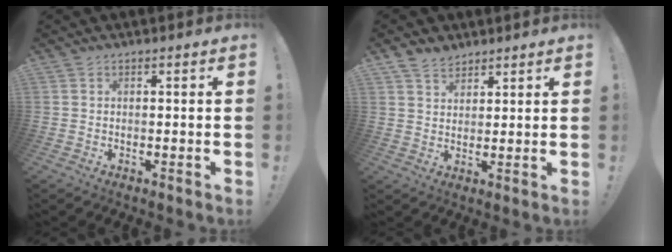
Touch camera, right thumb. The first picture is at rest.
{"total": 5.2, "force": [4.2, 3.0, 1.2], "torque": [-0.019, -0.024, 0.079]}